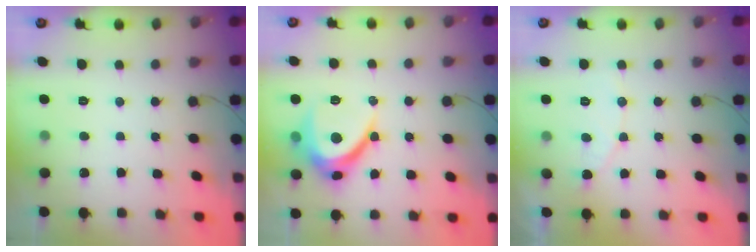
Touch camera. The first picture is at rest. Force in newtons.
{"total": 10.6, "press": 10.6, "slide": 0.6}
{"total": 5.3, "press": 5.3, "slide": 0.3}